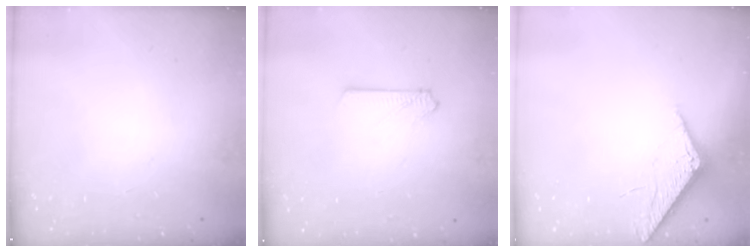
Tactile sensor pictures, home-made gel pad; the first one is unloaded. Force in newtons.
{"total": 2.6, "press": 2.6, "slide": 0.3}
{"total": 5.4, "press": 5.4, "slide": 0.1}